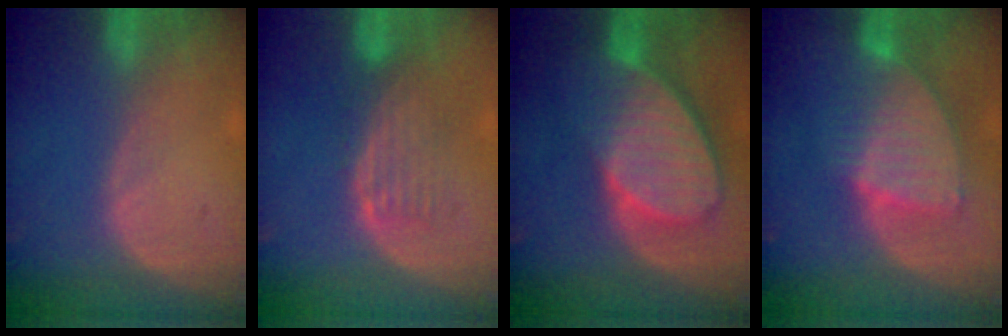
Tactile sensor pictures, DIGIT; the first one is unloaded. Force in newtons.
{"total": 5.1, "press": 4.4, "slide": 2.6}
{"total": 10.4, "press": 9.1, "slide": 5.1}
{"total": 7.6, "press": 6.9, "slide": 3.3}